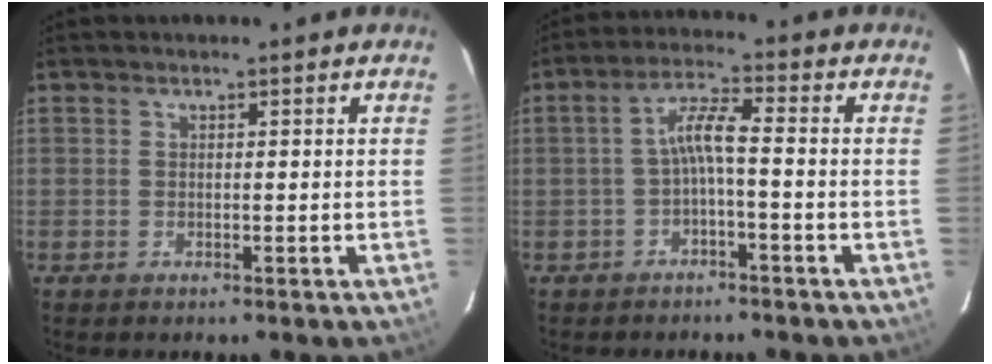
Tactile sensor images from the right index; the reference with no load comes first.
{"total": 4.4, "force": [-1.3, 0.2, 4.2], "torque": [-0.093, 0.012, -0.024]}